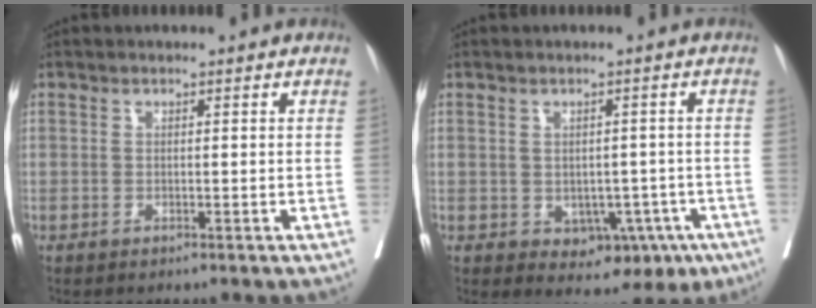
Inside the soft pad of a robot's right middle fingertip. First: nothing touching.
{"total": 7.4, "force": [-2.6, 5.0, 4.7], "torque": [-0.042, 0.010, -0.022]}